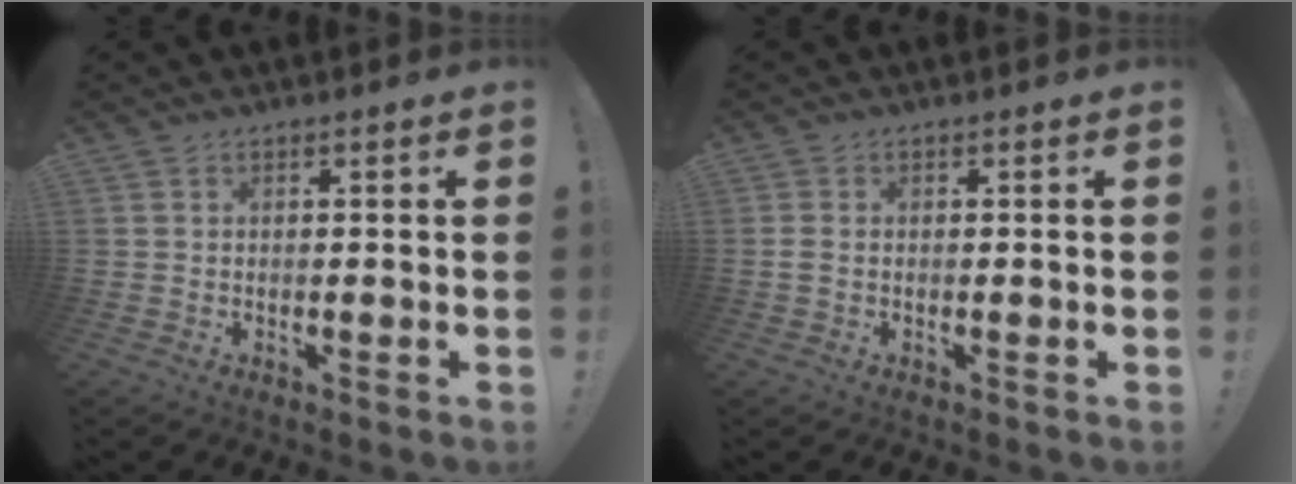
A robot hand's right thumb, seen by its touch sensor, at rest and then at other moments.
{"total": 1.4, "force": [-0.1, 0.9, 1.0], "torque": [-0.022, 0.005, -0.001]}